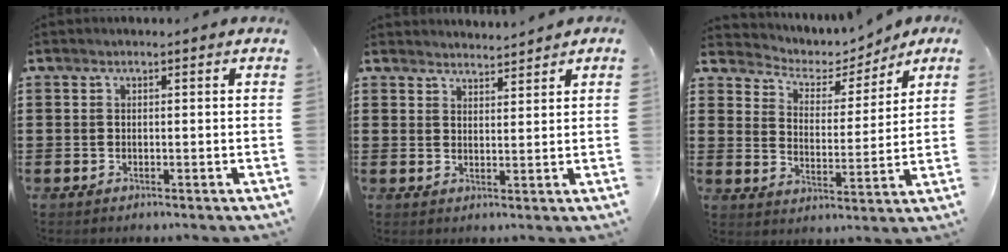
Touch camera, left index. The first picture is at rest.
{"total": 2.6, "force": [2.5, 0.1, -0.2], "torque": [-0.005, -0.007, 0.050]}
{"total": 4.1, "force": [3.6, 1.9, 0.8], "torque": [-0.036, -0.025, 0.052]}